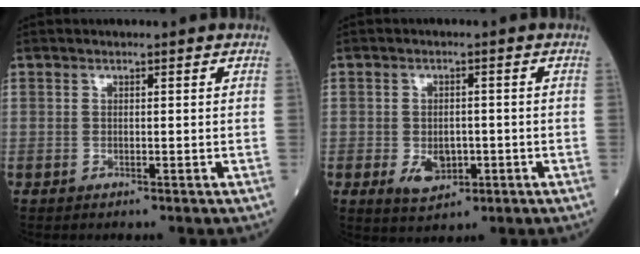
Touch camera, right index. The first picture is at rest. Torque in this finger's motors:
{"motor_torque": [0.67, -0.25, 0.31, 0.03]}